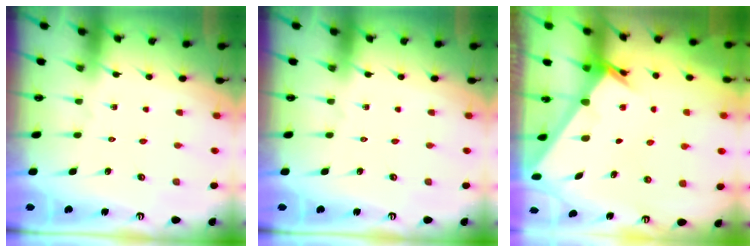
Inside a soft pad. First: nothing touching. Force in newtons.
{"total": 0.0}
{"total": 2.3, "press": 2.3, "slide": 0.3}